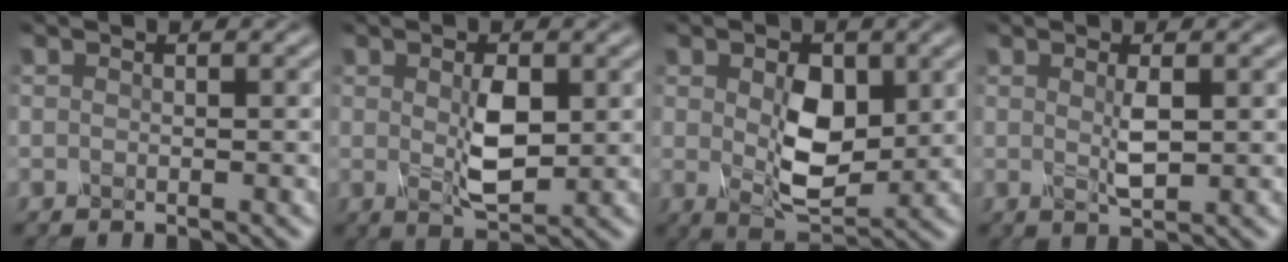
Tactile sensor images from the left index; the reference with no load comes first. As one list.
[{"total": 3.2, "force": [0.5, 1.3, 2.9], "torque": [-0.066, 0.000, 0.014]}, {"total": 5.3, "force": [0.8, 3.1, 4.2], "torque": [-0.081, -0.003, 0.018]}, {"total": 1.3, "force": [0.5, 0.0, 1.2], "torque": [-0.034, 0.002, 0.011]}]